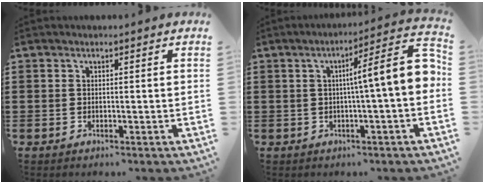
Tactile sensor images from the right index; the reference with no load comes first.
{"total": 9.0, "force": [0.0, 0.7, 8.9], "torque": [-0.137, -0.014, -0.006]}